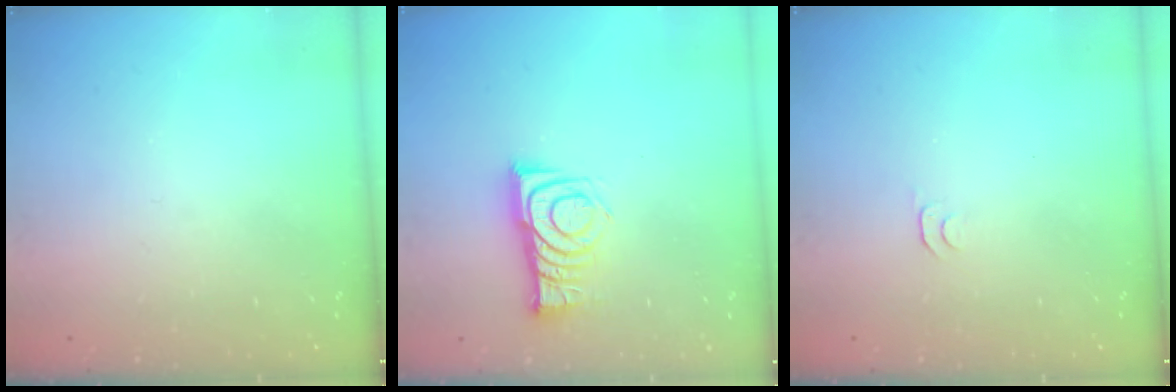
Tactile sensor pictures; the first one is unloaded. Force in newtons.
{"total": 9.7, "press": 9.7, "slide": 0.4}
{"total": 3.5, "press": 3.4, "slide": 0.4}